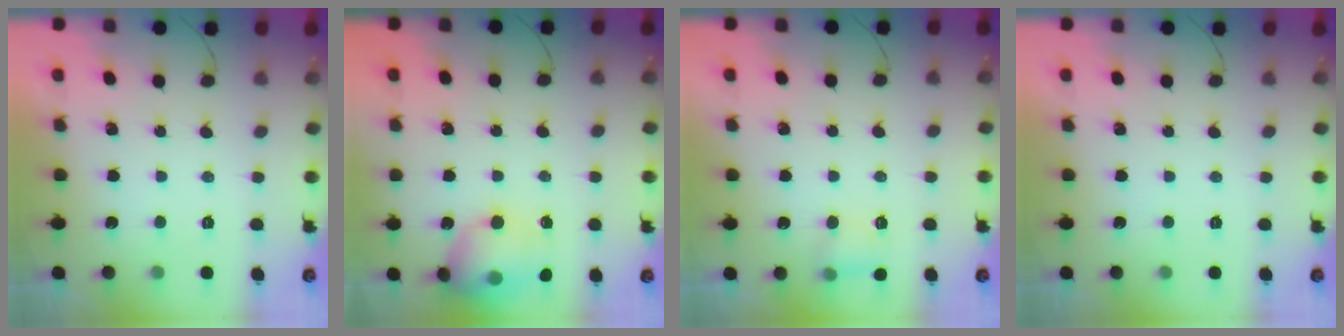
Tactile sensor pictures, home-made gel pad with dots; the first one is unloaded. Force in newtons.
{"total": 16.0, "press": 15.8, "slide": 2.6}
{"total": 5.0, "press": 4.8, "slide": 1.4}
{"total": 0.0}